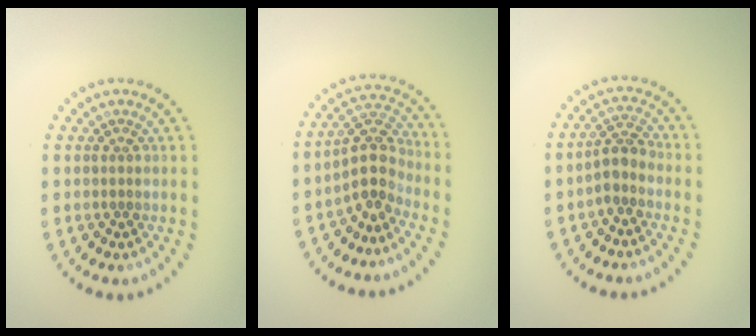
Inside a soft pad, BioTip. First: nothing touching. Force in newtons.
{"total": 3.4, "press": 2.7, "slide": 1.9}
{"total": 2.5, "press": 2.0, "slide": 1.5}